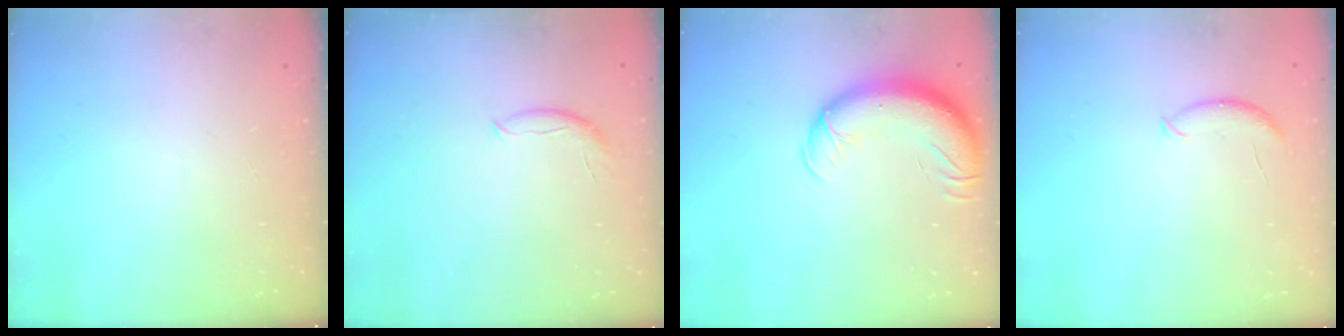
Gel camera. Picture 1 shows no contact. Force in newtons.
{"total": 5.7, "press": 5.6, "slide": 0.6}
{"total": 13.9, "press": 13.5, "slide": 3.1}
{"total": 8.7, "press": 8.6, "slide": 1.2}